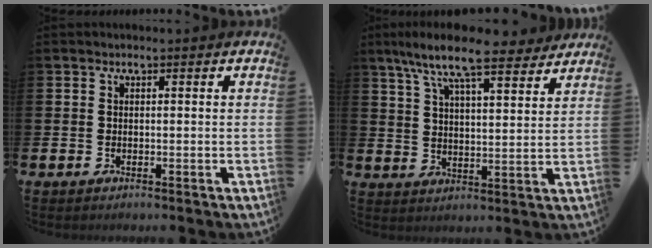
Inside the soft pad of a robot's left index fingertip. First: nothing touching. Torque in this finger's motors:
{"motor_torque": [1.17, -0.97, 1.05, 0.21]}